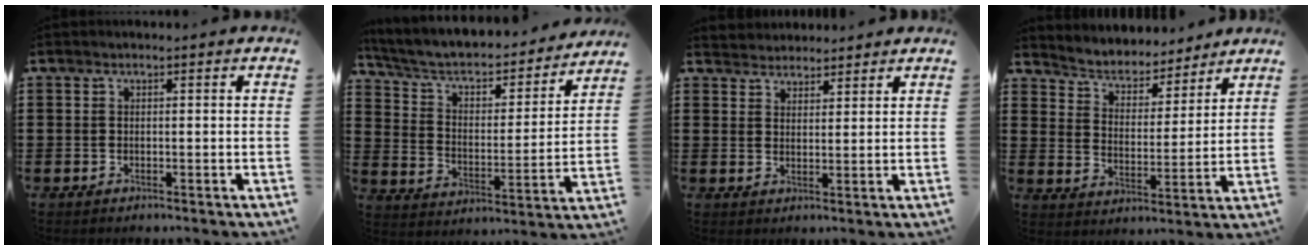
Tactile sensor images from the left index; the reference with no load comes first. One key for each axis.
{"total": 5.0, "fx": 3.8, "fy": 2.3, "fz": 2.3, "tx": -0.067, "ty": -0.031, "tz": 0.057}
{"total": 3.1, "fx": 2.9, "fy": 1.0, "fz": -0.6, "tx": 0.000, "ty": -0.004, "tz": 0.056}
{"total": 4.3, "fx": 4.2, "fy": 1.0, "fz": 0.0, "tx": -0.028, "ty": -0.031, "tz": 0.069}